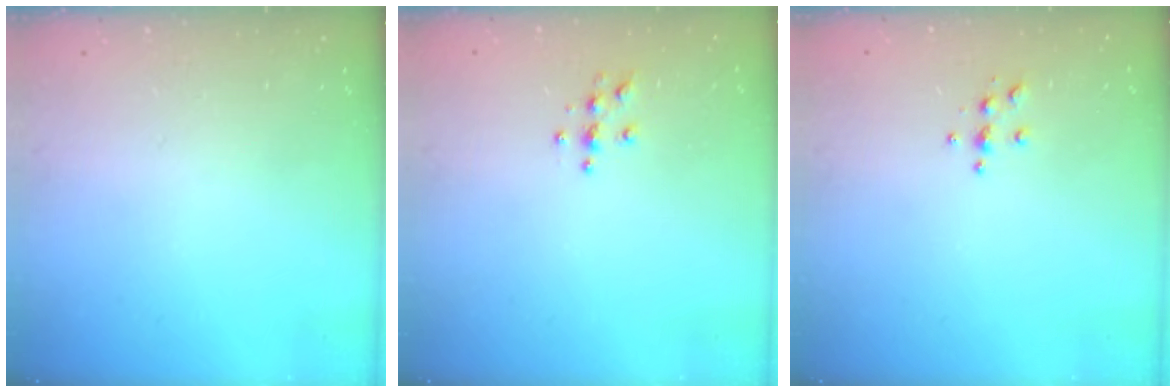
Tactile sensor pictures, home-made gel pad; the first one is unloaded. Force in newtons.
{"total": 4.0, "press": 4.0, "slide": 0.4}
{"total": 3.8, "press": 3.8, "slide": 0.4}